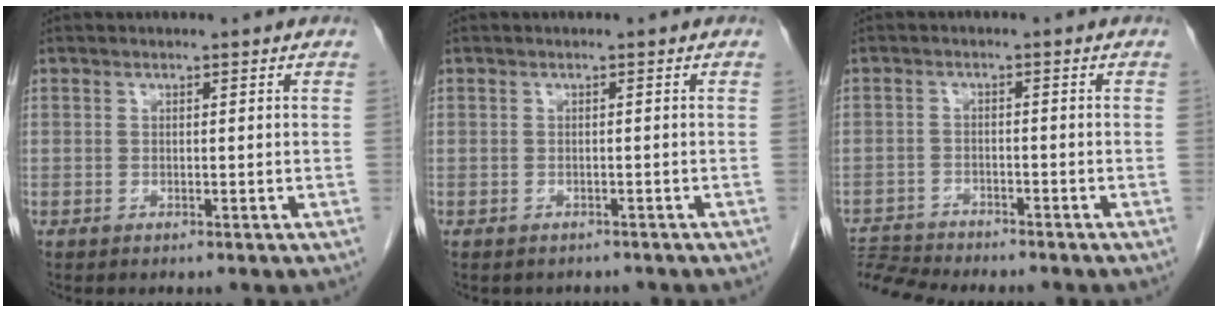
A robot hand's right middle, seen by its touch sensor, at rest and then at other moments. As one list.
[{"total": 2.7, "force": [-2.3, 1.3, 0.4], "torque": [-0.009, 0.002, -0.026]}, {"total": 6.6, "force": [-6.6, 0.0, 0.6], "torque": [-0.010, -0.001, -0.111]}]